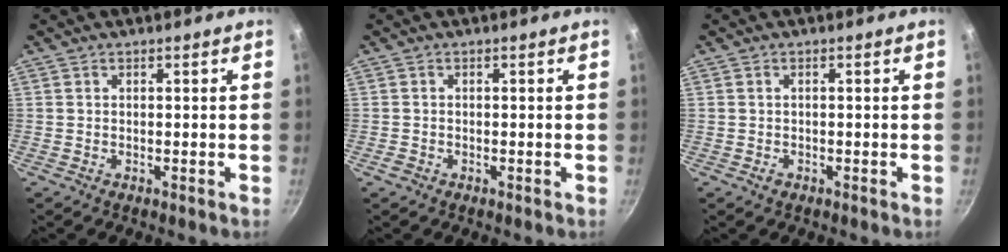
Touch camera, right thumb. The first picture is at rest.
{"total": 1.1, "force": [-0.7, 0.7, 0.4], "torque": [-0.014, 0.004, -0.014]}
{"total": 1.1, "force": [-0.6, 0.7, 0.5], "torque": [-0.009, 0.003, -0.011]}